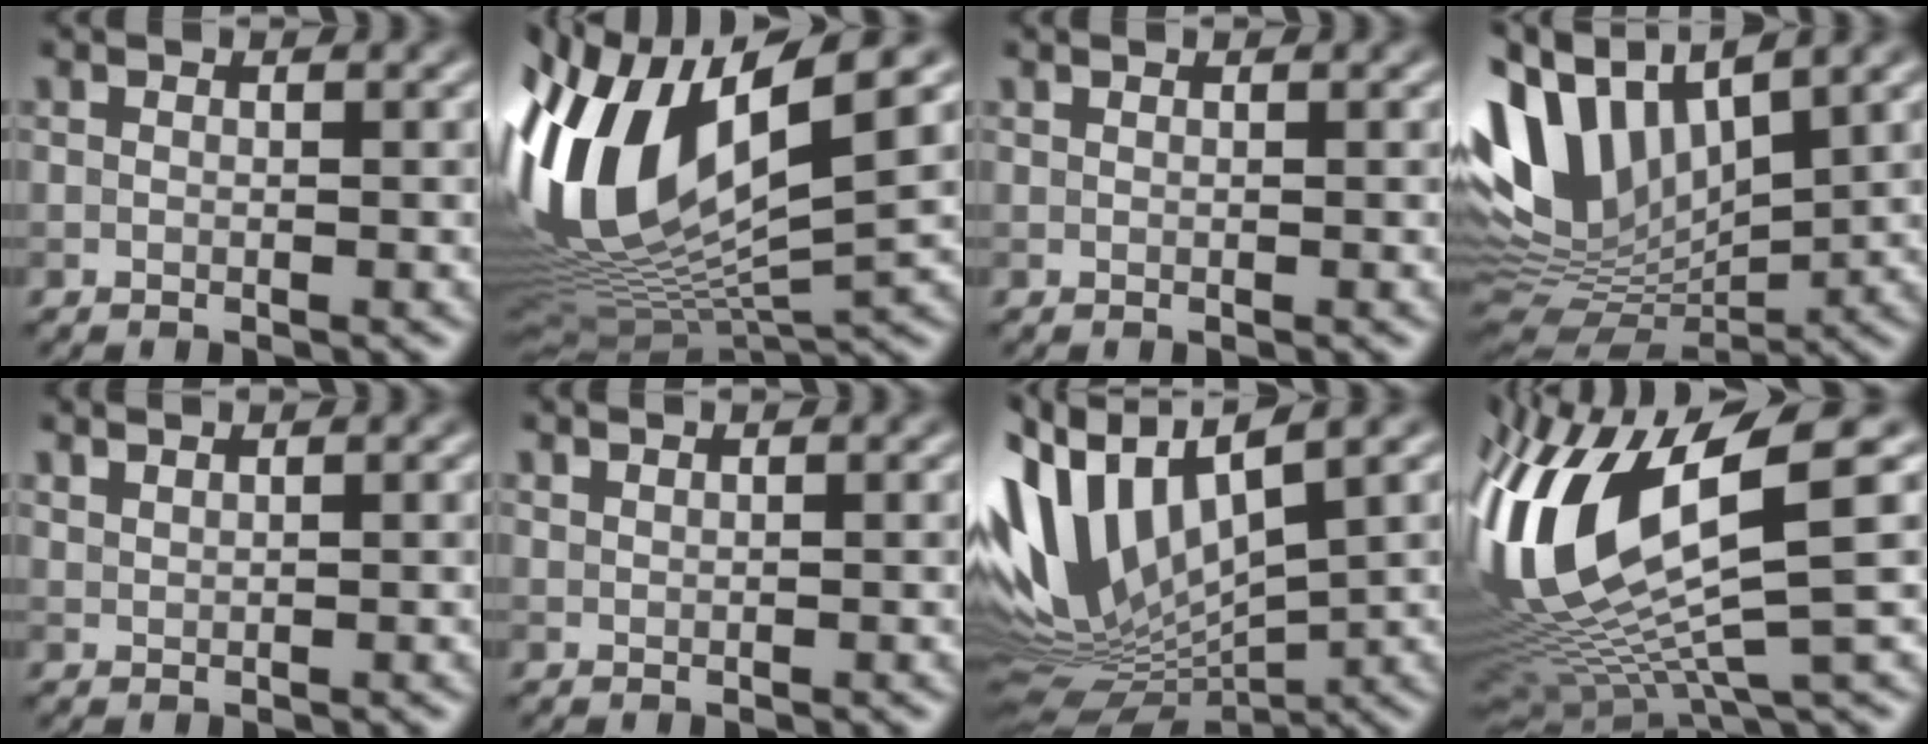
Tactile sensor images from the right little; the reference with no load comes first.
{"total": 15.1, "force": [3.2, 6.3, 13.3], "torque": [-0.290, 0.001, 0.066]}
{"total": 0.0}
{"total": 12.5, "force": [4.3, 6.8, 9.5], "torque": [-0.219, 0.015, 0.075]}
{"total": 1.4, "force": [1.3, 0.3, 0.4], "torque": [-0.002, -0.001, 0.020]}
{"total": 0.8, "force": [0.8, 0.1, 0.2], "torque": [-0.002, -0.002, 0.012]}
{"total": 11.4, "force": [2.0, 5.8, 9.6], "torque": [-0.211, 0.004, 0.037]}
{"total": 13.9, "force": [2.3, 4.5, 12.9], "torque": [-0.279, -0.003, 0.057]}